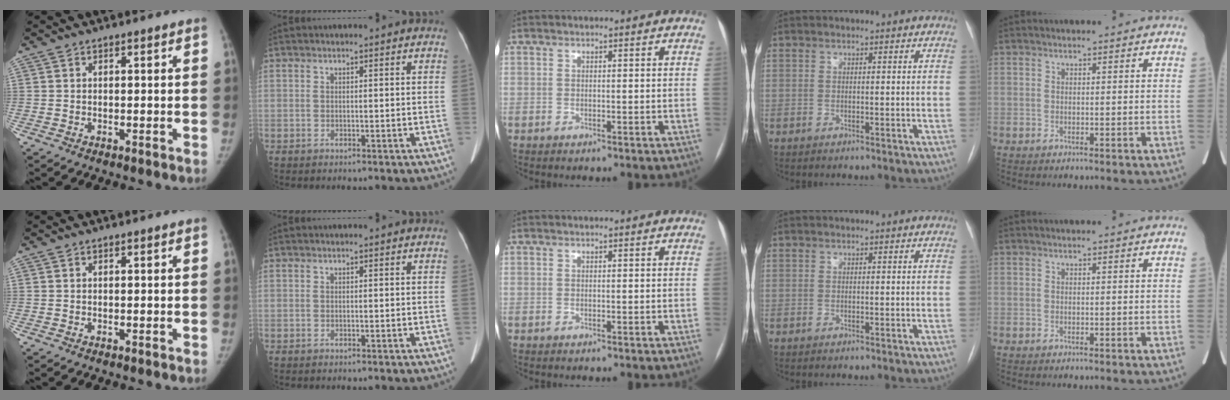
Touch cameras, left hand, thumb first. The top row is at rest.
{}